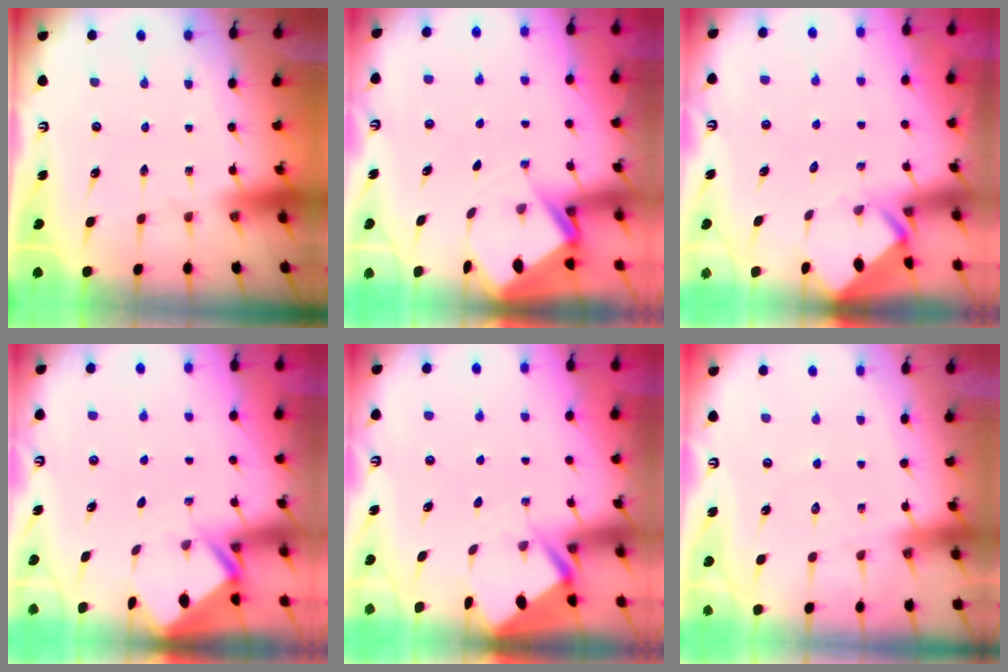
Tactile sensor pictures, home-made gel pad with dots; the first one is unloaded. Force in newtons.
{"total": 4.7, "press": 4.7, "slide": 0.3}
{"total": 3.5, "press": 3.5, "slide": 0.2}
{"total": 2.4, "press": 2.4, "slide": 0.1}
{"total": 3.7, "press": 3.7, "slide": 0.3}
{"total": 5.9, "press": 5.9, "slide": 0.7}